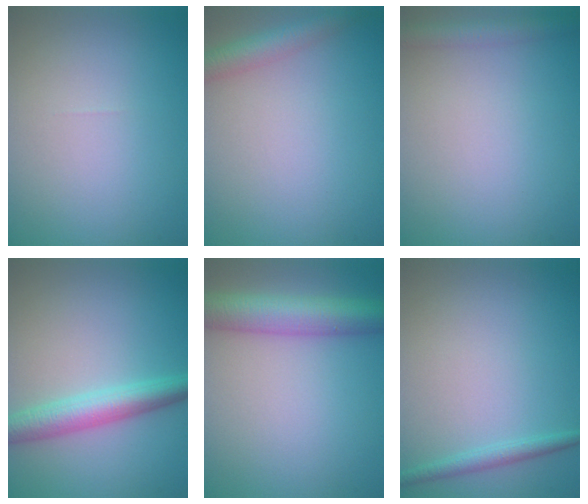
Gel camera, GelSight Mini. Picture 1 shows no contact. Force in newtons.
{"total": 3.0, "press": 3.0, "slide": 0.1}
{"total": 2.5, "press": 2.5, "slide": 0.1}
{"total": 4.0, "press": 4.0, "slide": 0.0}
{"total": 5.9, "press": 5.9, "slide": 0.2}
{"total": 1.5, "press": 1.5, "slide": 0.1}